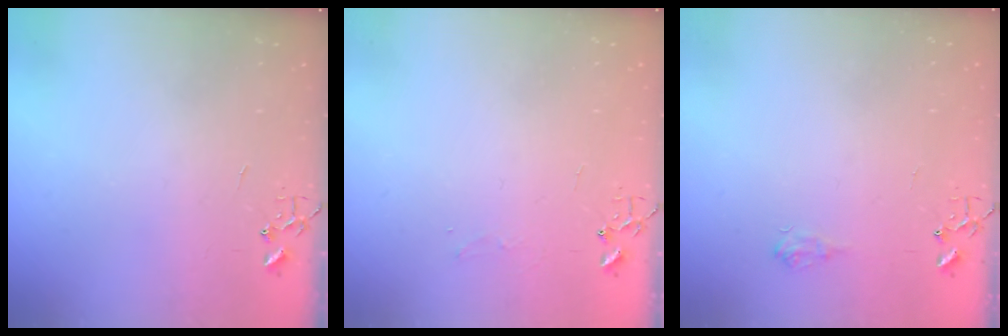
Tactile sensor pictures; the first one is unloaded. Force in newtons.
{"total": 3.8, "press": 3.8, "slide": 0.4}
{"total": 6.2, "press": 6.1, "slide": 0.8}